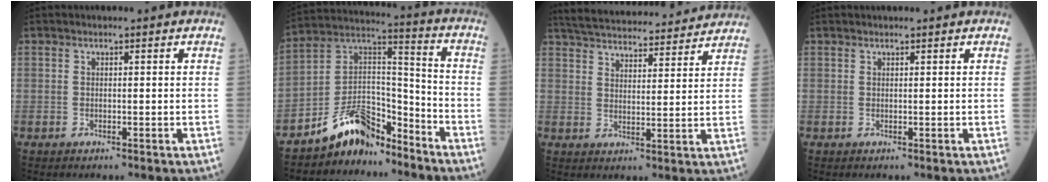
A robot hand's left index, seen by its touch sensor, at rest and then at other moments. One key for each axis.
{"total": 10.8, "fx": -9.1, "fy": 4.3, "fz": 3.8, "tx": -0.072, "ty": 0.038, "tz": -0.172}
{"total": 21.4, "fx": 20.2, "fy": 2.9, "fz": 6.5, "tx": -0.113, "ty": 0.019, "tz": 0.277}
{"total": 0.8, "fx": 0.8, "fy": 0.1, "fz": 0.1, "tx": -0.010, "ty": 0.018, "tz": 0.013}